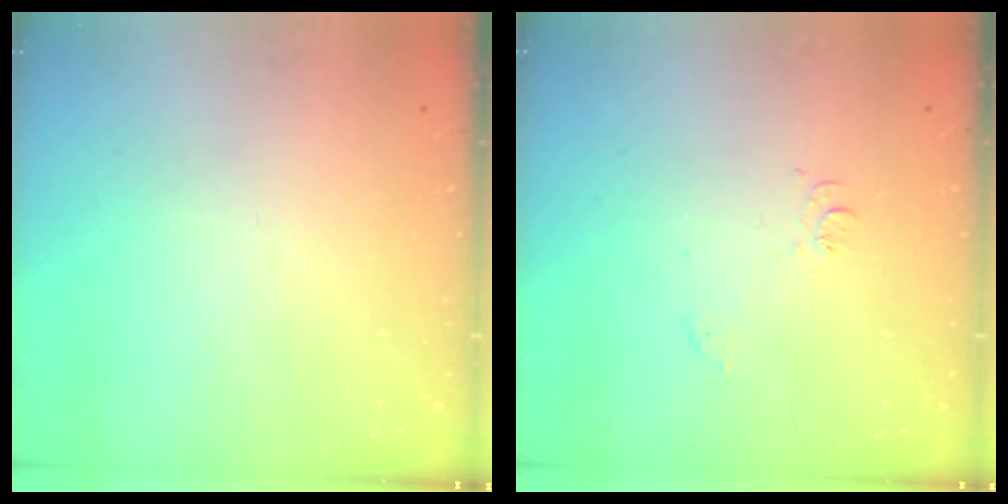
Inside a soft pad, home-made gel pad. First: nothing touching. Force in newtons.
{"total": 6.9, "press": 6.9, "slide": 0.7}